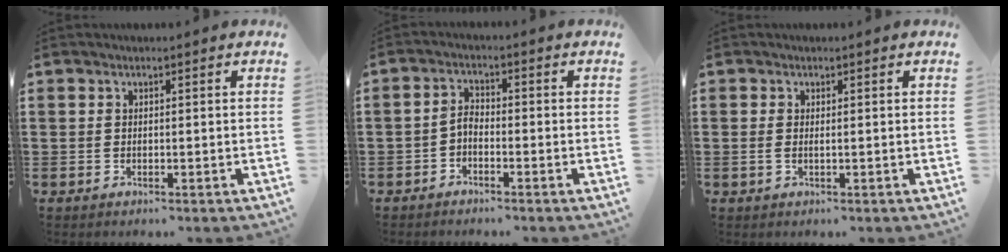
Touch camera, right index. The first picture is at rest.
{"total": 2.2, "force": [-1.5, 0.8, 1.4], "torque": [-0.036, 0.005, -0.034]}
{"total": 0.8, "force": [0.1, 0.2, 0.8], "torque": [-0.017, -0.001, 0.003]}